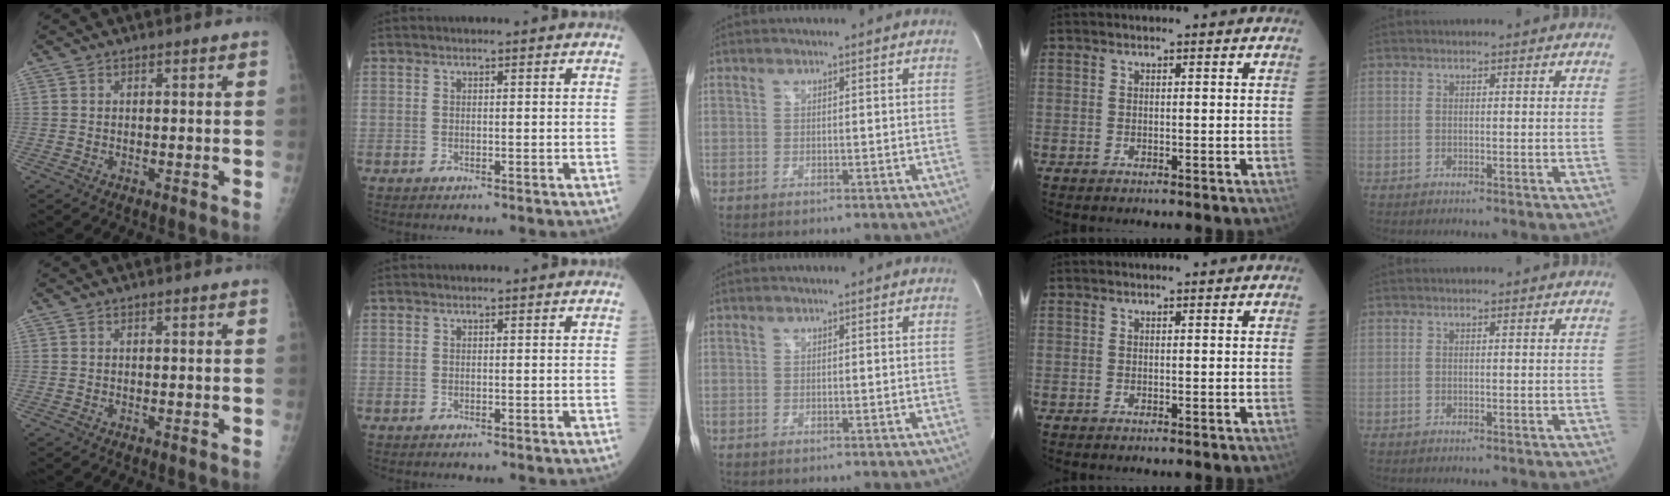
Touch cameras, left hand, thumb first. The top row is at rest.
{}